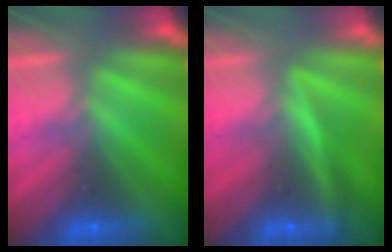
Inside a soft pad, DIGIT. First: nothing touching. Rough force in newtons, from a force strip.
{"total": 2.9}